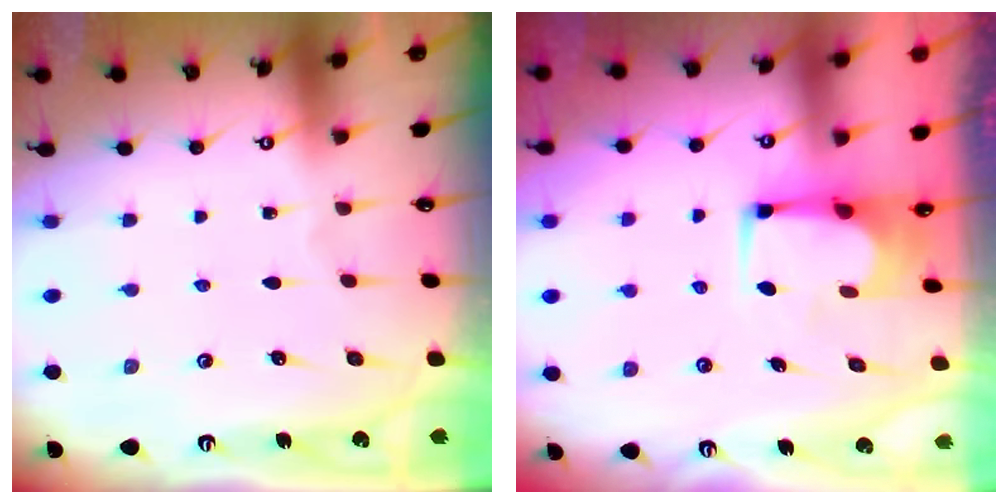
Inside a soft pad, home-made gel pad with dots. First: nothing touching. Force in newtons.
{"total": 2.5, "press": 2.5, "slide": 0.1}